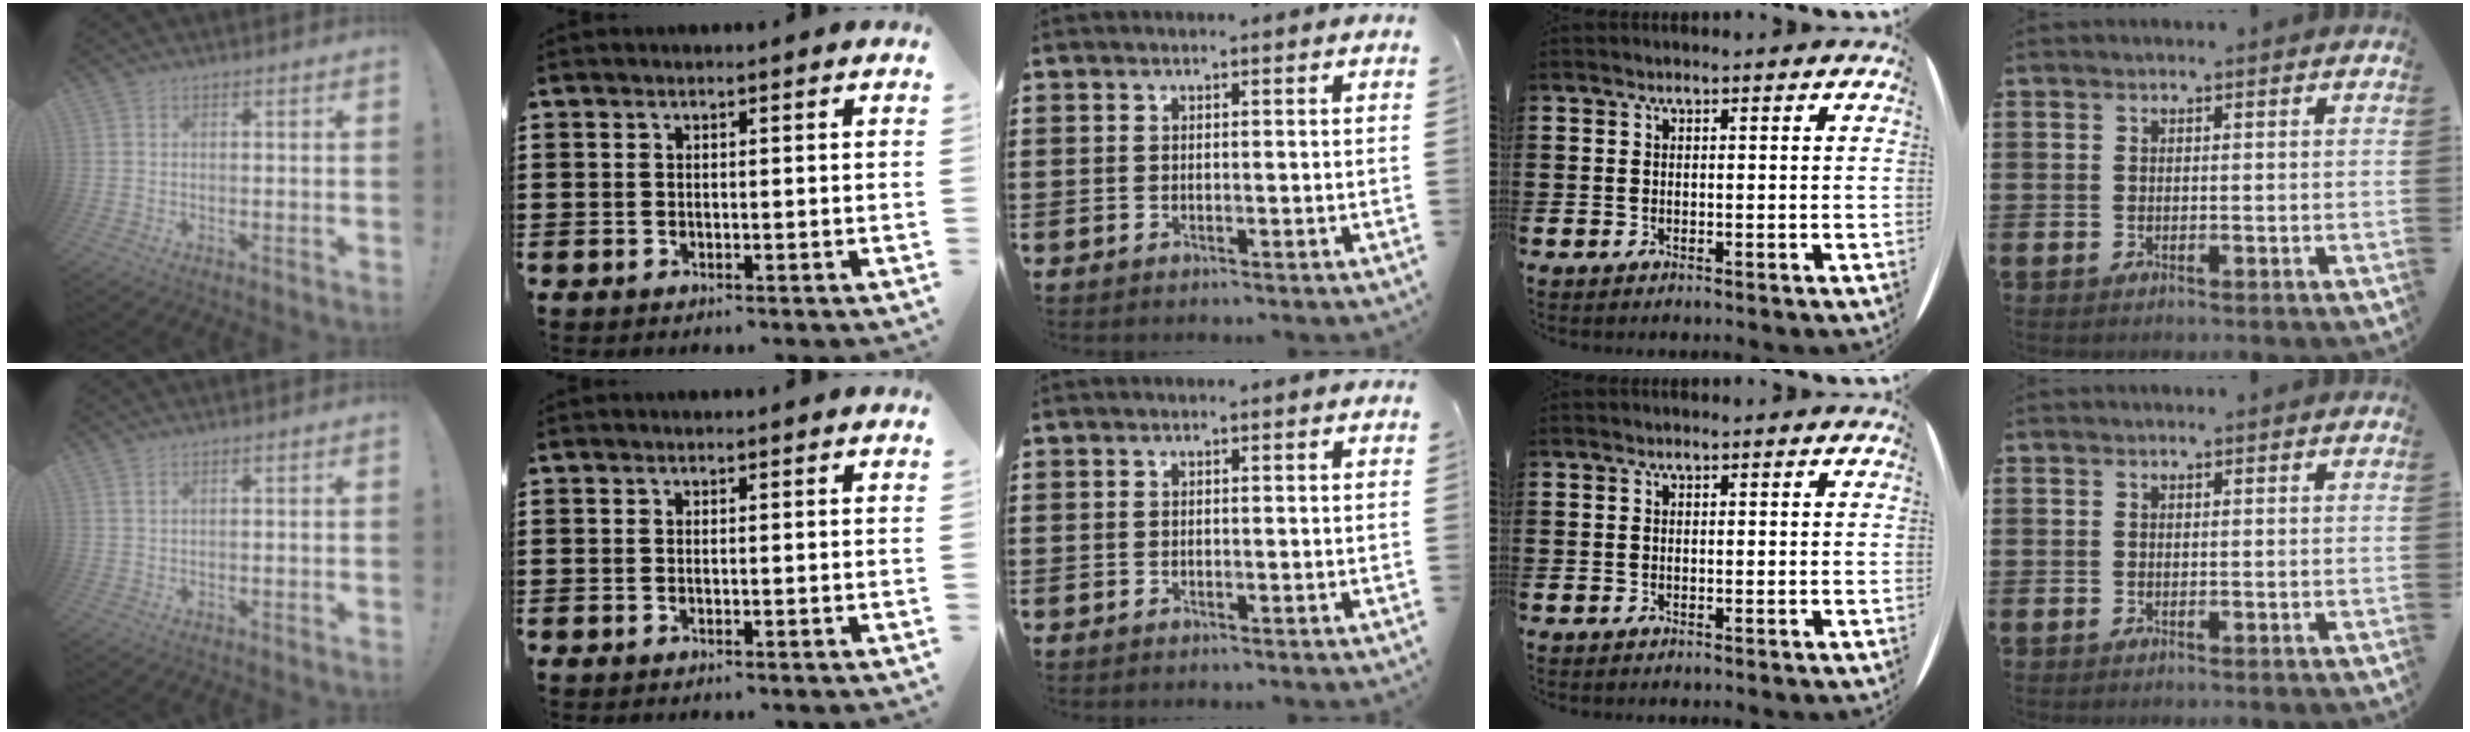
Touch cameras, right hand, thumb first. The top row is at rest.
{"thumb": {"total": 1.3, "force": [0.8, 0.4, 0.9], "torque": [-0.017, -0.001, 0.014]}}